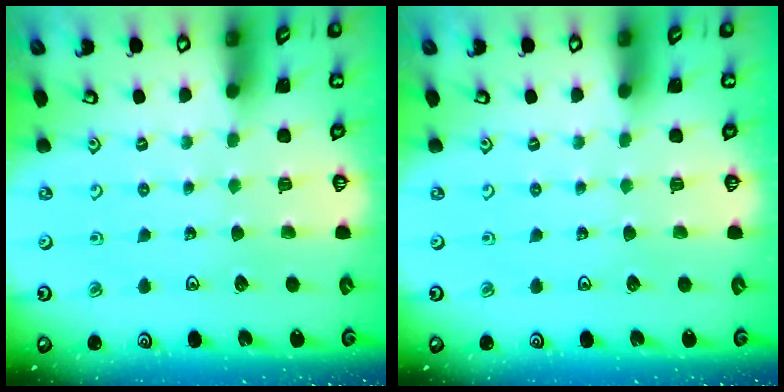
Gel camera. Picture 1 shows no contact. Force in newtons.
{"total": 0.0}